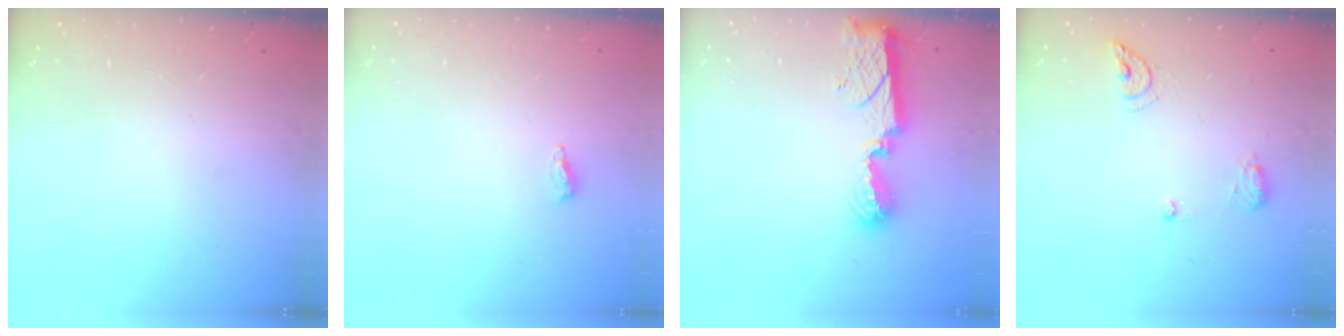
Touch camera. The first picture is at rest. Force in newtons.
{"total": 5.2, "press": 5.0, "slide": 1.4}
{"total": 9.0, "press": 8.9, "slide": 0.8}
{"total": 7.7, "press": 7.6, "slide": 1.3}